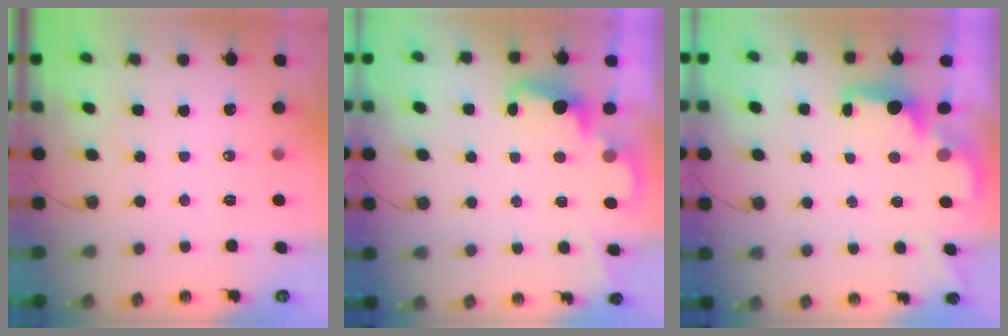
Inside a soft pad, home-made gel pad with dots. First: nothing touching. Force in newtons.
{"total": 2.4, "press": 2.3, "slide": 0.5}
{"total": 1.8, "press": 1.6, "slide": 0.8}